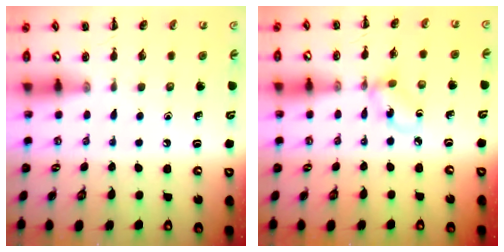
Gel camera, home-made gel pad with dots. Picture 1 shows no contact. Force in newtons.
{"total": 2.9, "press": 2.8, "slide": 0.6}